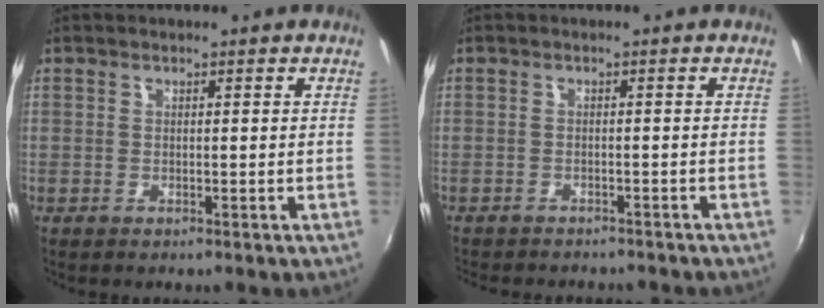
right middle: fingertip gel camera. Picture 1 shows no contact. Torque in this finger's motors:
{"motor_torque": [0.98, -1.16, 0.08, 0.08]}